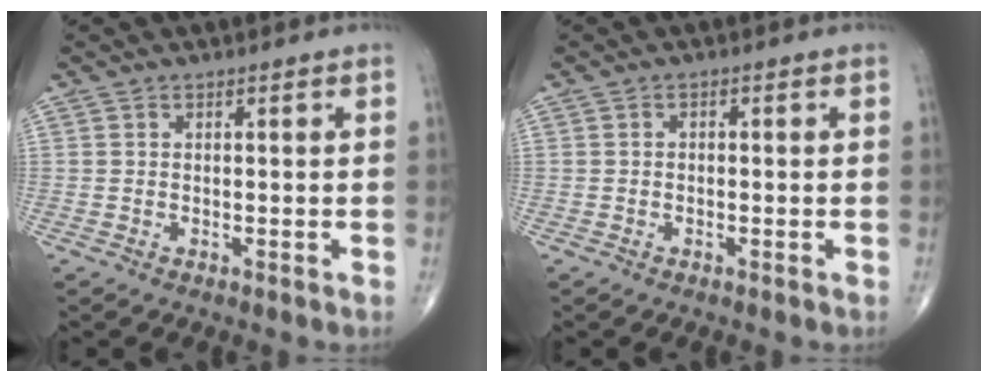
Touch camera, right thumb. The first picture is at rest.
{"total": 0.6, "force": [-0.2, 0.4, 0.4], "torque": [-0.006, 0.002, -0.006]}